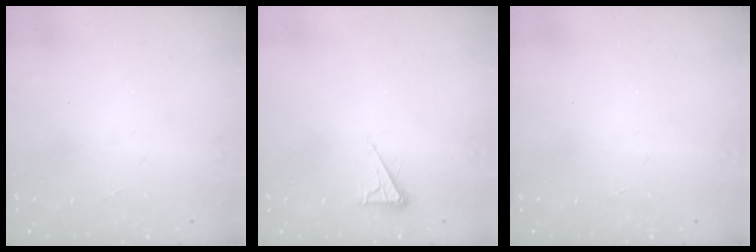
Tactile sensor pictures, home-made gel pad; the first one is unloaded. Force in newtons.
{"total": 2.5, "press": 2.5, "slide": 0.4}
{"total": 0.0}